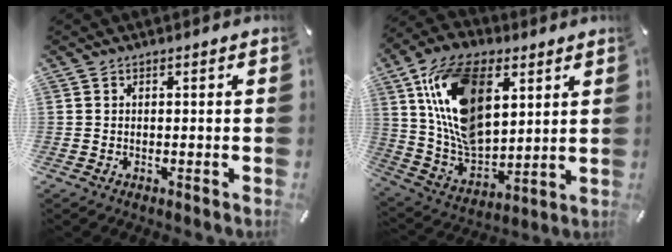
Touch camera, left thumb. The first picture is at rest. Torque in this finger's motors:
{"motor_torque": [2.11, 2.38, 1.62, -1.14, 0.47]}